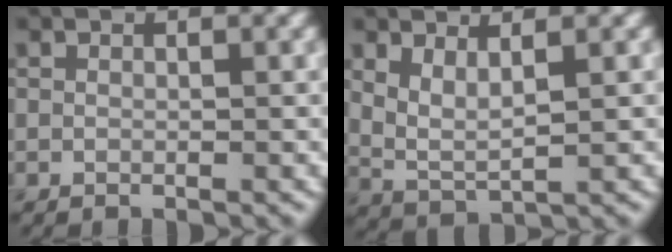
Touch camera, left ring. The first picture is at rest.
{"total": 2.7, "force": [1.3, 0.9, 2.2], "torque": [-0.051, -0.009, 0.030]}